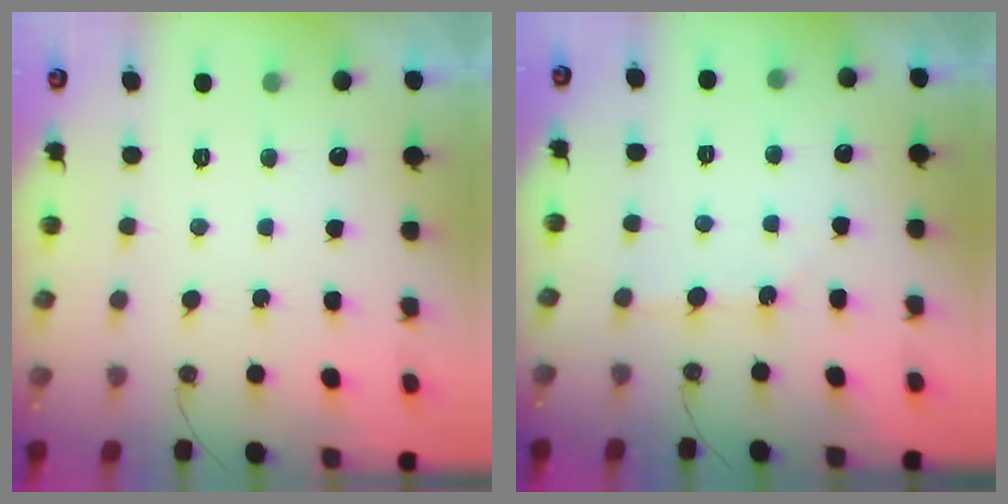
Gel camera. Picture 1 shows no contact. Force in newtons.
{"total": 1.8, "press": 1.7, "slide": 0.4}